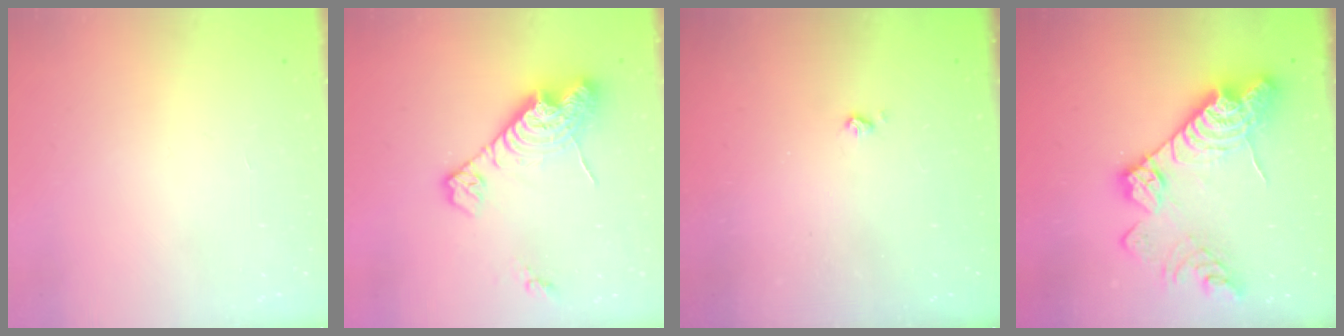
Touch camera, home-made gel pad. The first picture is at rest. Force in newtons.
{"total": 14.2, "press": 14.2, "slide": 1.3}
{"total": 2.7, "press": 2.7, "slide": 0.4}
{"total": 20.4, "press": 20.4, "slide": 1.5}